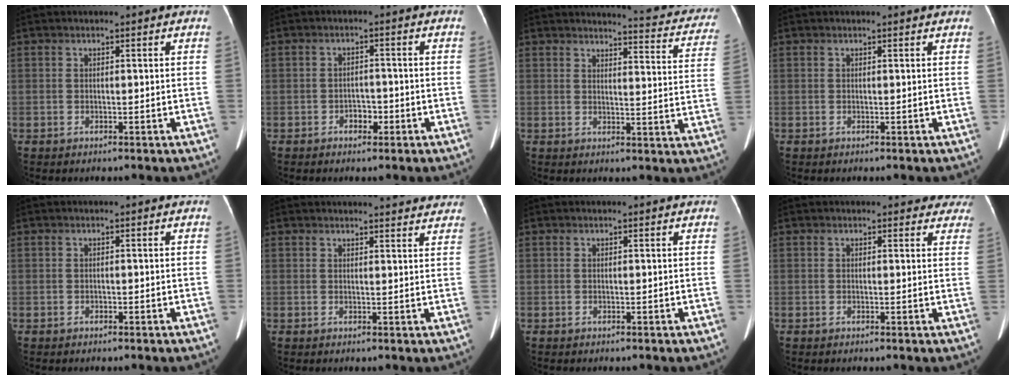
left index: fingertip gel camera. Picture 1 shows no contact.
{"total": 2.3, "force": [-1.3, 1.5, 1.3], "torque": [-0.016, 0.006, -0.018]}
{"total": 14.5, "force": [13.8, 2.1, 4.0], "torque": [-0.021, -0.068, 0.125]}
{"total": 0.9, "force": [0.9, 0.0, 0.2], "torque": [-0.009, 0.004, 0.007]}
{"total": 0.0}
{"total": 10.0, "force": [9.5, 1.7, 2.6], "torque": [-0.014, 0.002, 0.091]}
{"total": 0.6, "force": [0.6, 0.0, 0.1], "torque": [-0.003, 0.001, 0.005]}
{"total": 6.7, "force": [6.1, 2.6, 1.1], "torque": [0.023, -0.008, 0.038]}